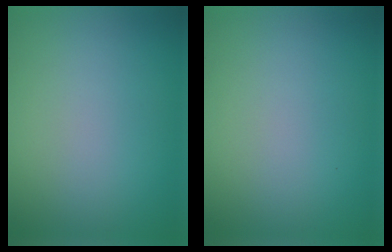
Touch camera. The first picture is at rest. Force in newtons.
{"total": 0.0}